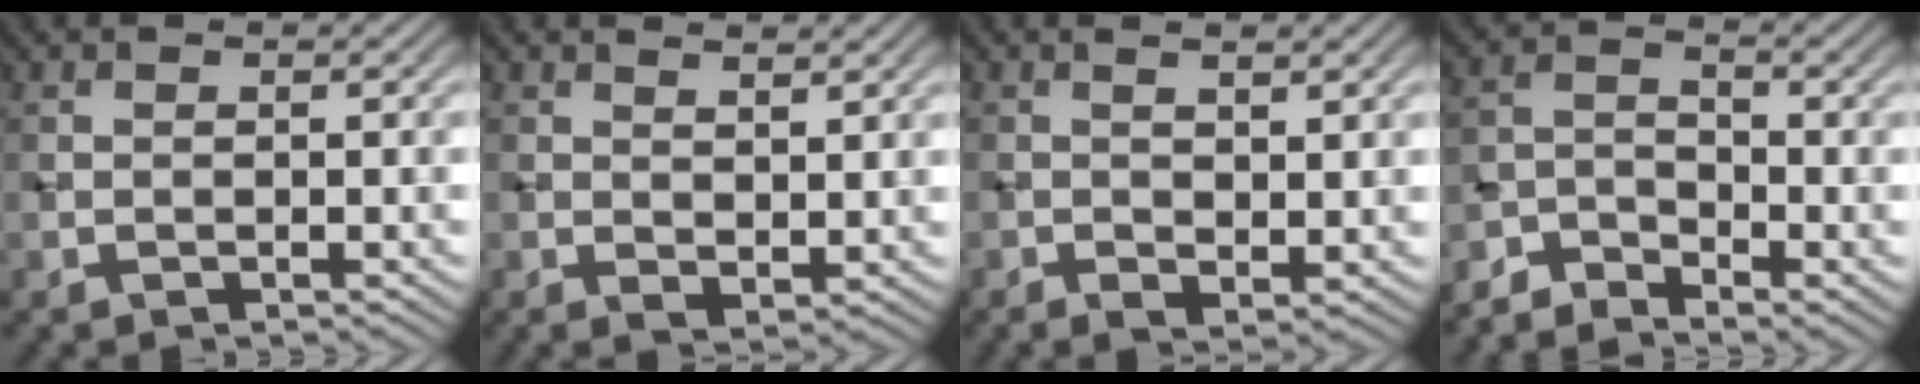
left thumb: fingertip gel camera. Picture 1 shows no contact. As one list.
[{"total": 2.9, "force": [1.7, 0.9, 2.1], "torque": [-0.043, -0.006, 0.036]}, {"total": 2.8, "force": [0.7, 0.7, 2.6], "torque": [-0.052, -0.004, 0.018]}, {"total": 4.5, "force": [-4.0, 1.4, 1.6], "torque": [-0.030, -0.006, -0.089]}]